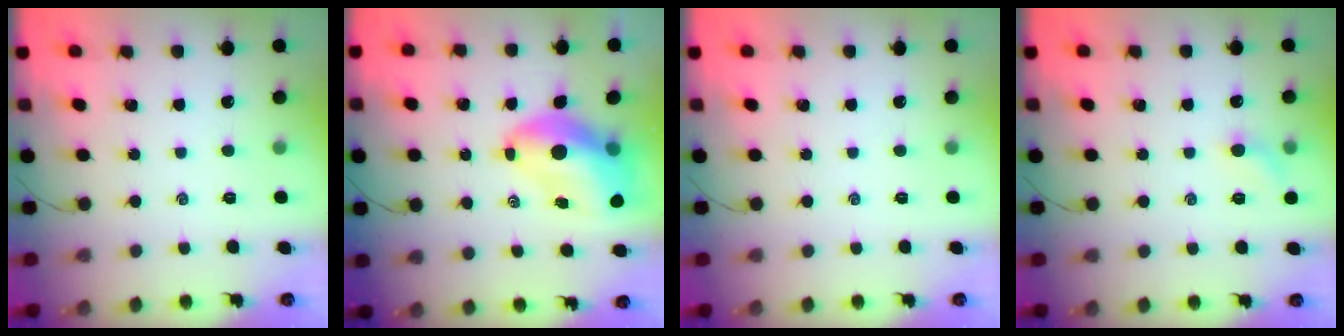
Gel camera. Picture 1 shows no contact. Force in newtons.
{"total": 12.3, "press": 11.7, "slide": 3.8}
{"total": 0.0}
{"total": 5.2, "press": 4.9, "slide": 1.7}